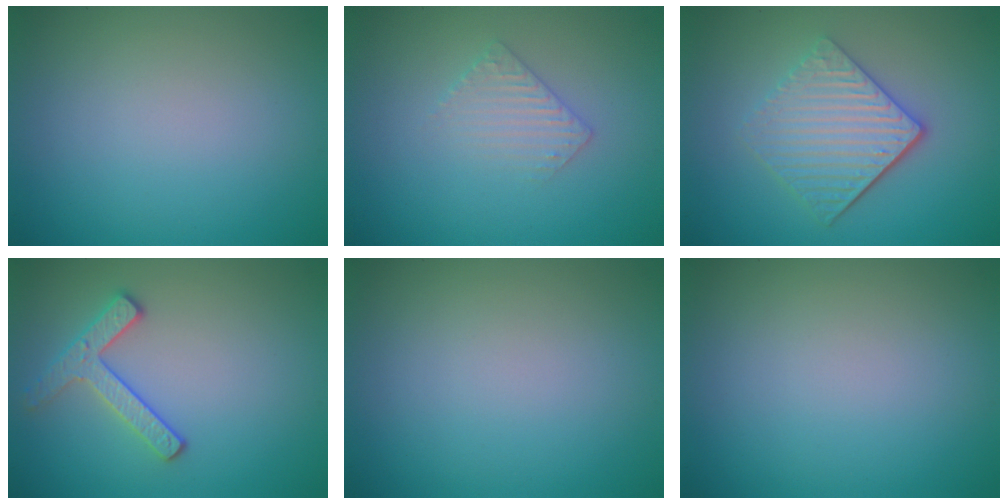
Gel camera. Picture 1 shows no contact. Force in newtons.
{"total": 1.9, "press": 1.9, "slide": 0.5}
{"total": 4.8, "press": 3.6, "slide": 3.2}
{"total": 2.5, "press": 2.4, "slide": 0.5}
{"total": 0.0}
{"total": 0.0}